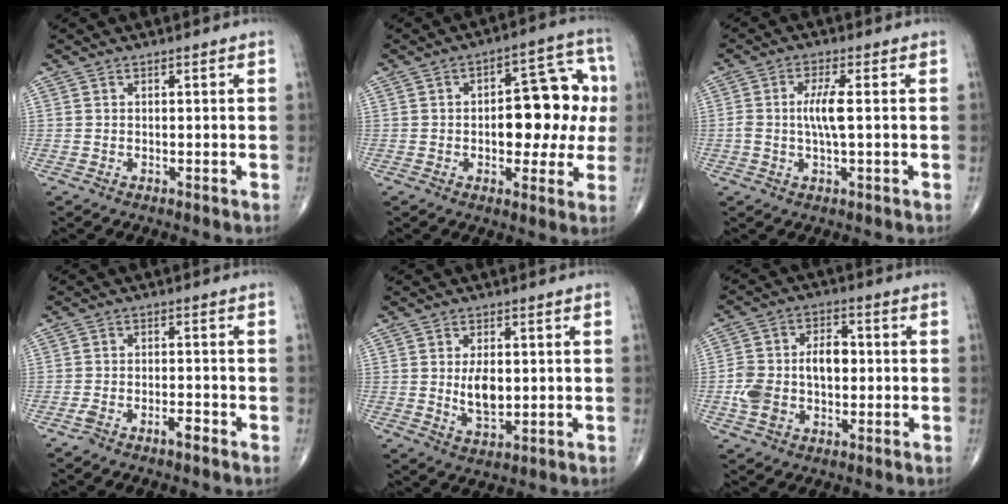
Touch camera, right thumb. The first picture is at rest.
{"total": 15.6, "force": [0.2, 8.1, 13.3], "torque": [-0.131, 0.032, 0.004]}
{"total": 5.1, "force": [0.1, 1.1, 5.0], "torque": [-0.112, 0.004, -0.001]}
{"total": 3.0, "force": [-2.3, 0.8, 1.8], "torque": [-0.038, 0.021, -0.039]}
{"total": 6.1, "force": [0.3, 3.3, 5.1], "torque": [-0.082, -0.011, 0.010]}
{"total": 10.8, "force": [-0.8, 7.1, 8.1], "torque": [-0.142, 0.030, -0.016]}